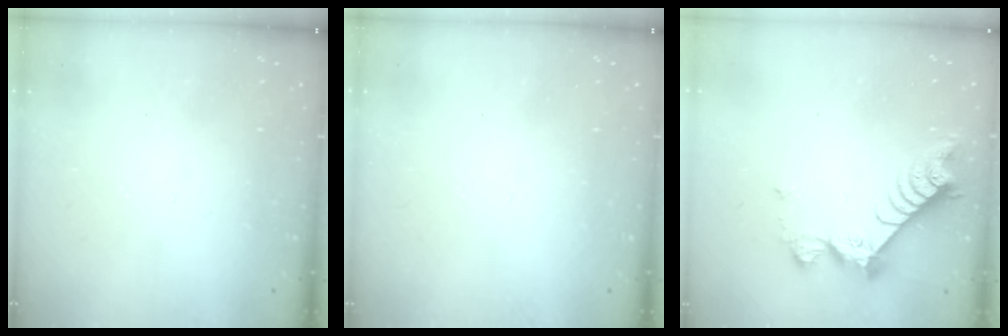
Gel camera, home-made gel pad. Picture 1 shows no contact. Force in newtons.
{"total": 0.0}
{"total": 8.6, "press": 8.5, "slide": 0.7}